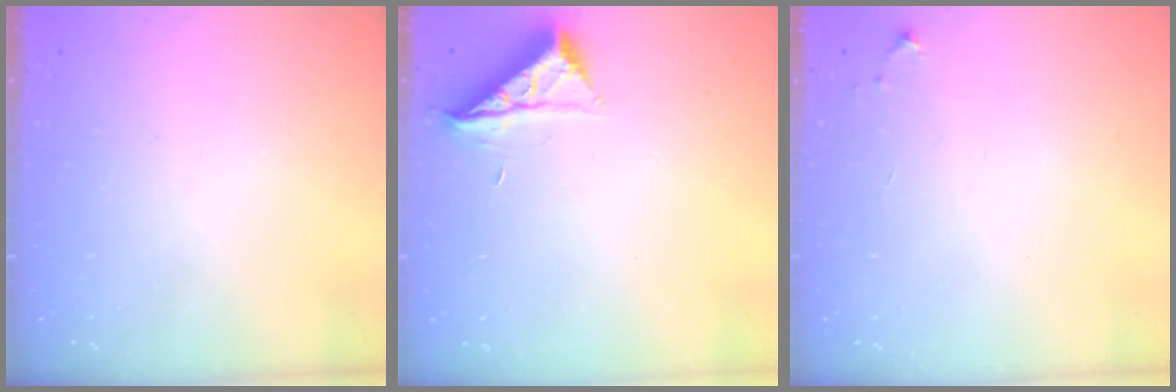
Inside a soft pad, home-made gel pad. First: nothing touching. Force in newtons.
{"total": 6.6, "press": 6.6, "slide": 0.3}
{"total": 4.3, "press": 4.3, "slide": 0.7}